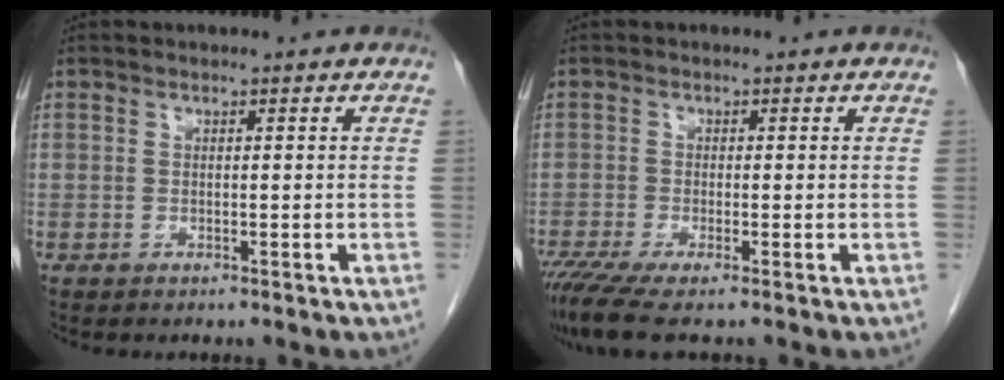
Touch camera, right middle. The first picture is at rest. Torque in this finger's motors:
{"motor_torque": [0.93, -0.45, 0.12, 0.11]}